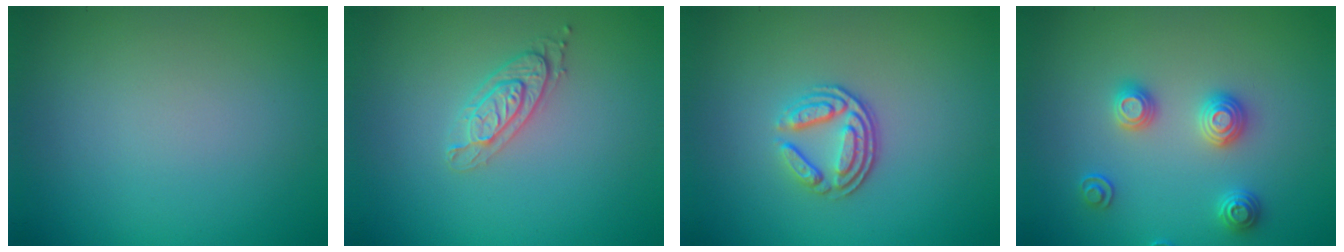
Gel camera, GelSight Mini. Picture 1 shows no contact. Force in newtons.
{"total": 2.1, "press": 2.1, "slide": 0.3}
{"total": 3.6, "press": 2.7, "slide": 2.4}
{"total": 2.8, "press": 2.7, "slide": 0.8}